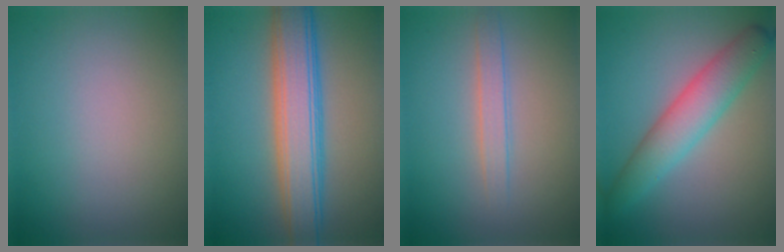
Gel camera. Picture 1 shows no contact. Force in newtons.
{"total": 7.0, "press": 7.0, "slide": 0.1}
{"total": 1.8, "press": 1.8, "slide": 0.1}
{"total": 5.1, "press": 5.1, "slide": 0.2}